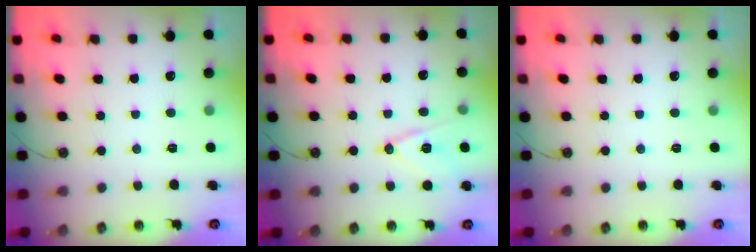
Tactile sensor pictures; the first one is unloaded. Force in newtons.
{"total": 12.1, "press": 11.6, "slide": 3.4}
{"total": 0.0}